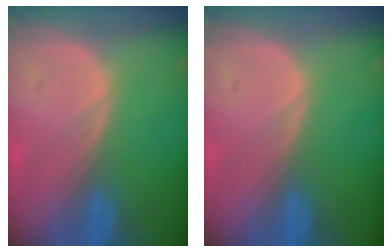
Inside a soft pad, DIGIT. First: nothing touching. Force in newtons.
{"total": 0.0}